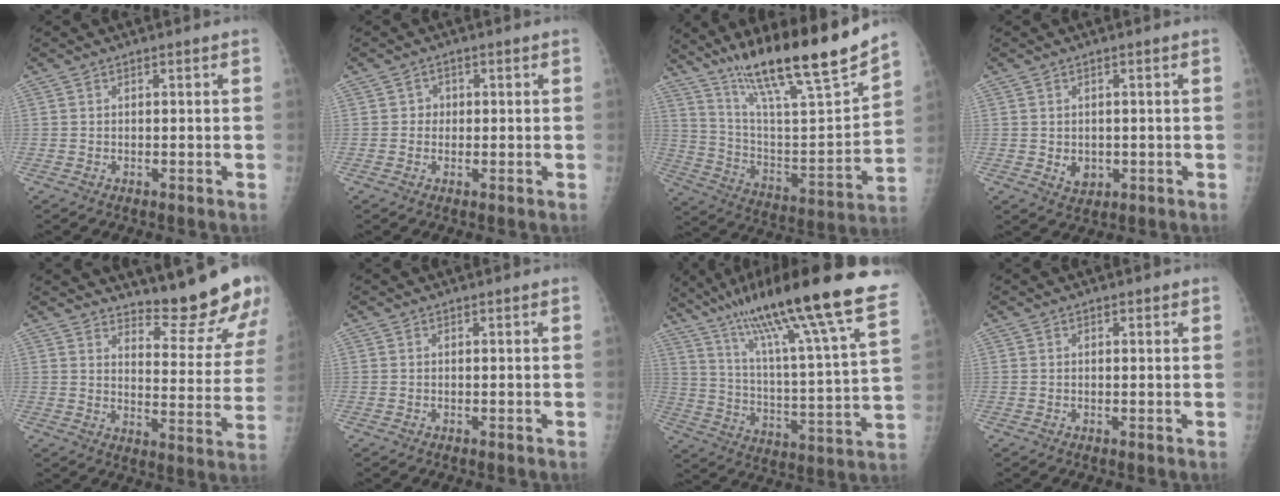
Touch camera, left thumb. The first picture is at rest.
{"total": 1.9, "force": [0.1, 1.8, 0.6], "torque": [0.005, 0.005, -0.004]}
{"total": 24.3, "force": [18.2, 2.7, 15.8], "torque": [-0.236, -0.073, 0.316]}
{"total": 3.3, "force": [-0.4, 2.6, 1.9], "torque": [-0.016, -0.001, 0.005]}
{"total": 15.1, "force": [13.8, 2.5, 5.5], "torque": [-0.041, -0.138, 0.178]}
{"total": 0.0}
{"total": 29.2, "force": [20.2, 2.6, 20.9], "torque": [-0.331, -0.061, 0.310]}
{"total": 1.0, "force": [0.5, 0.5, 0.7], "torque": [-0.006, 0.000, 0.005]}